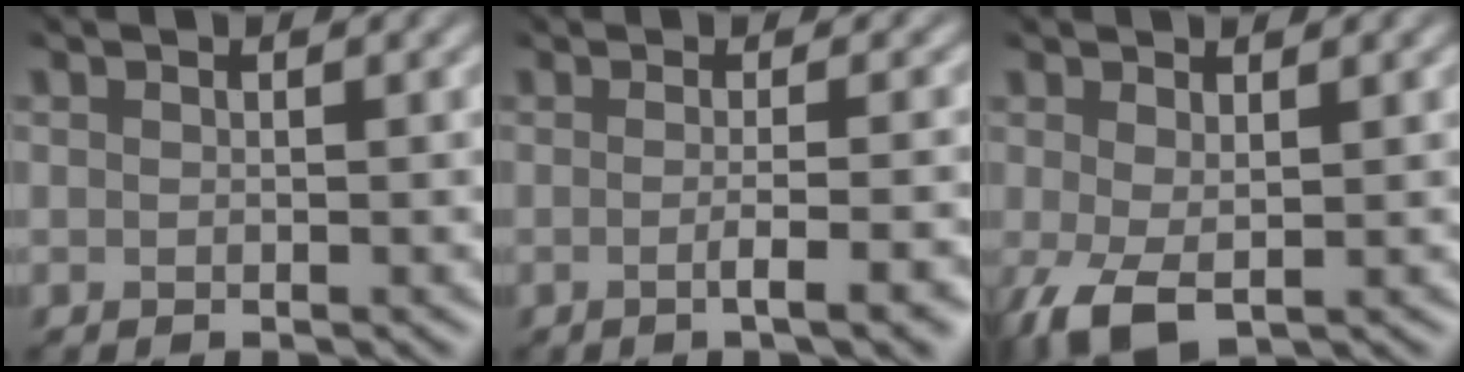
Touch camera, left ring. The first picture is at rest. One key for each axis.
{"total": 6.4, "fx": -0.9, "fy": 2.3, "fz": 5.9, "tx": -0.056, "ty": 0.026, "tz": -0.032}
{"total": 3.6, "fx": -0.7, "fy": 1.5, "fz": 3.2, "tx": -0.079, "ty": -0.002, "tz": -0.007}